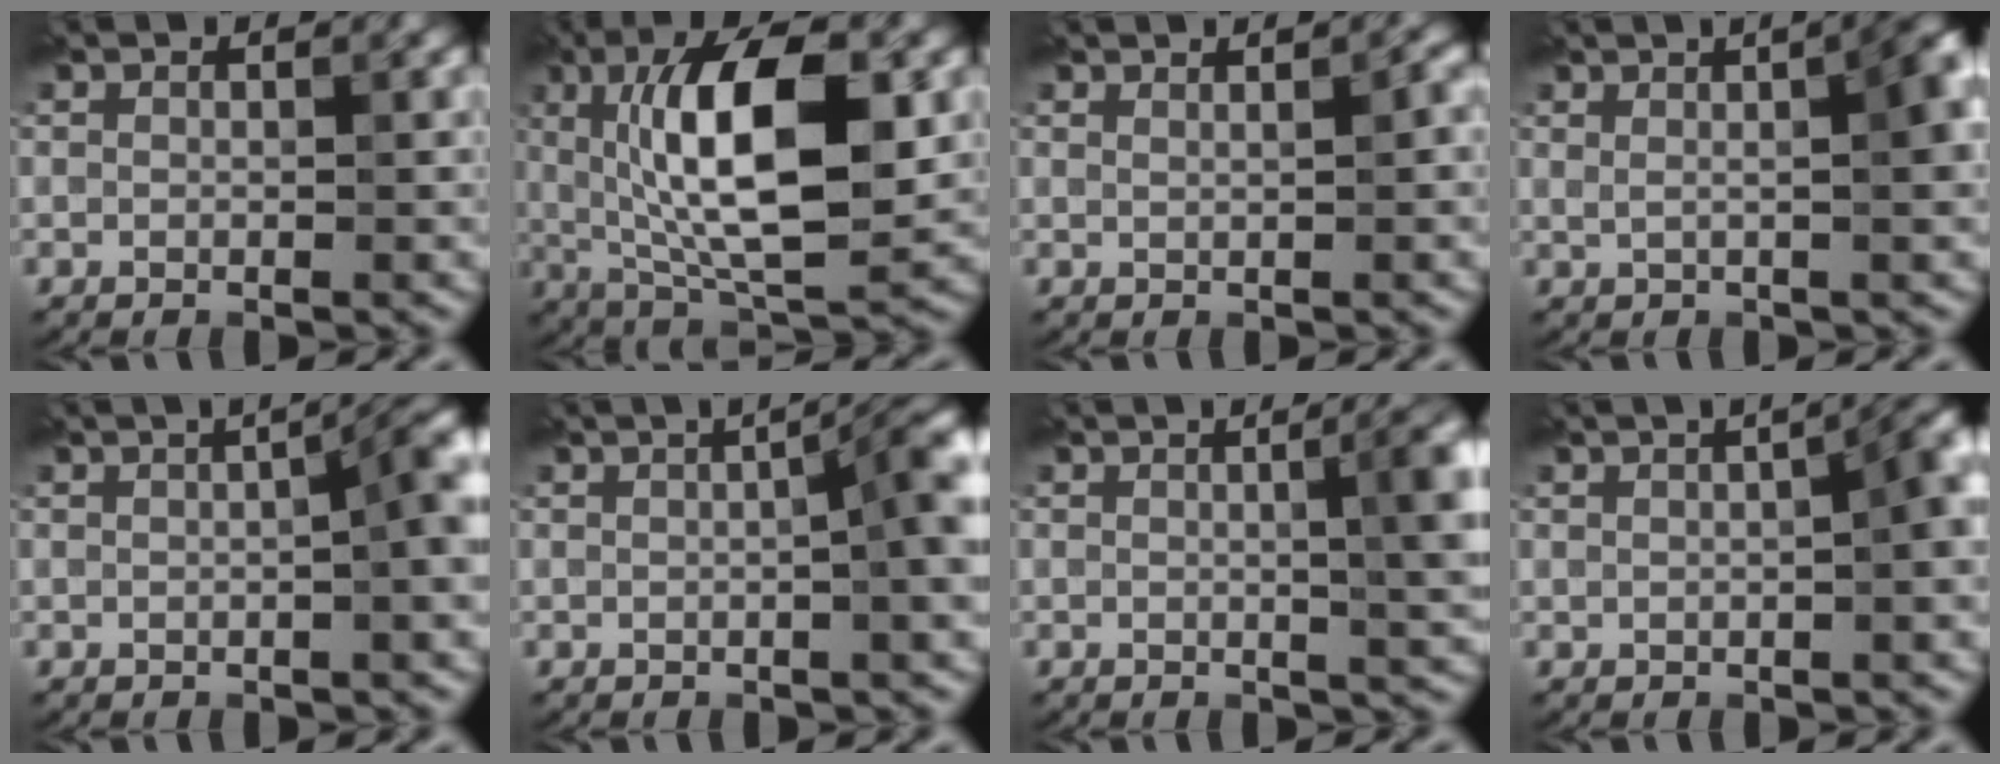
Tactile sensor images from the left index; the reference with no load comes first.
{"total": 11.7, "force": [1.6, 4.0, 10.9], "torque": [-0.172, 0.007, 0.025]}
{"total": 1.5, "force": [1.0, 0.3, 1.1], "torque": [-0.014, 0.001, 0.013]}
{"total": 6.7, "force": [1.4, 2.7, 5.9], "torque": [-0.034, 0.025, 0.008]}
{"total": 6.4, "force": [0.1, 2.4, 5.9], "torque": [-0.035, 0.022, -0.007]}
{"total": 7.2, "force": [0.2, 2.5, 6.7], "torque": [-0.042, 0.020, -0.011]}
{"total": 7.0, "force": [0.8, 2.7, 6.4], "torque": [-0.040, 0.017, 0.007]}
{"total": 5.5, "force": [0.4, 2.2, 5.0], "torque": [-0.030, 0.021, 0.002]}